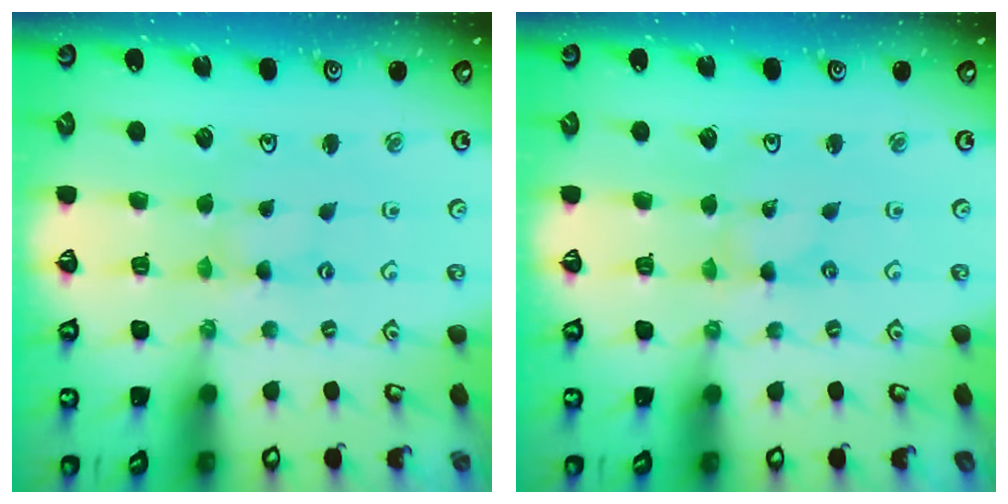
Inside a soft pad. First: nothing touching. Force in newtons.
{"total": 0.0}